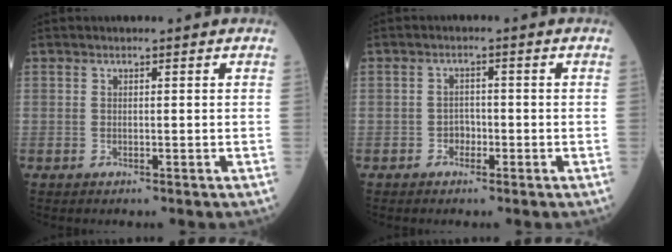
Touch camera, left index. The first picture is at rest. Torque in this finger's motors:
{"motor_torque": [-0.17, 0.18, -0.01, -0.01]}